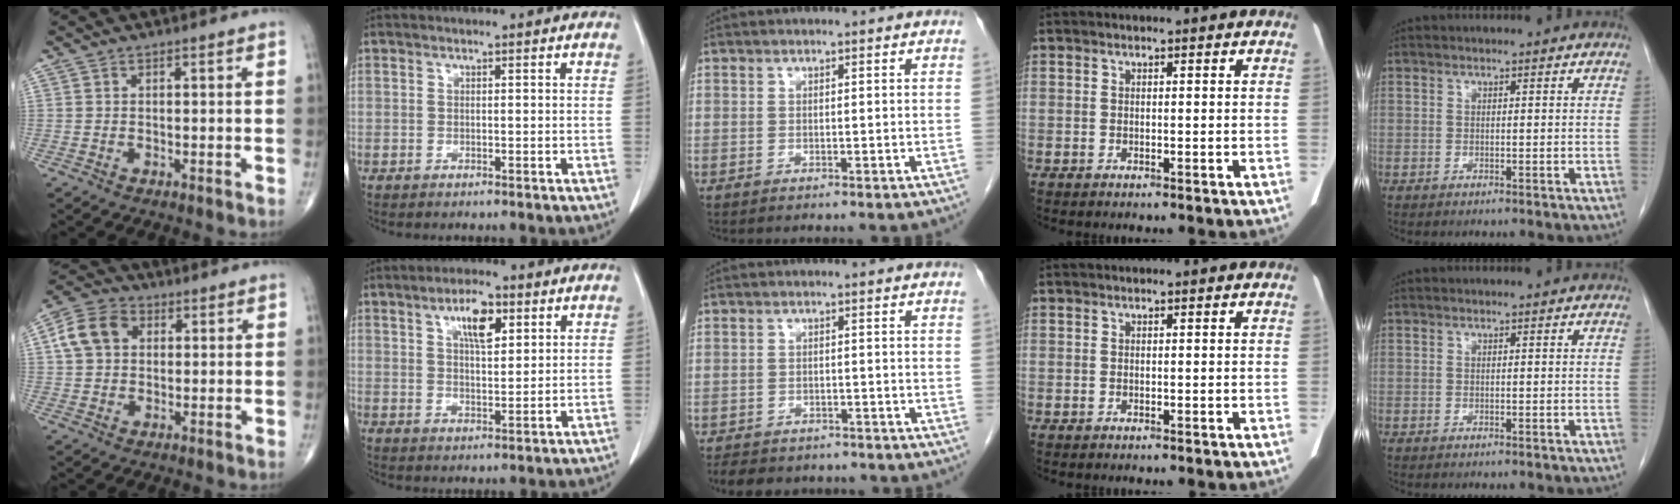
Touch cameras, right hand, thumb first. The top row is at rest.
{"thumb": {"total": 8.6, "force": [1.9, 6.6, 5.2], "torque": [-0.093, 0.016, 0.028]}, "index": {"total": 6.3, "force": [3.0, 2.1, 5.1], "torque": [-0.090, 0.004, 0.050]}, "middle": {"total": 9.4, "force": [-8.0, 4.0, 2.8], "torque": [-0.054, 0.000, -0.101]}}